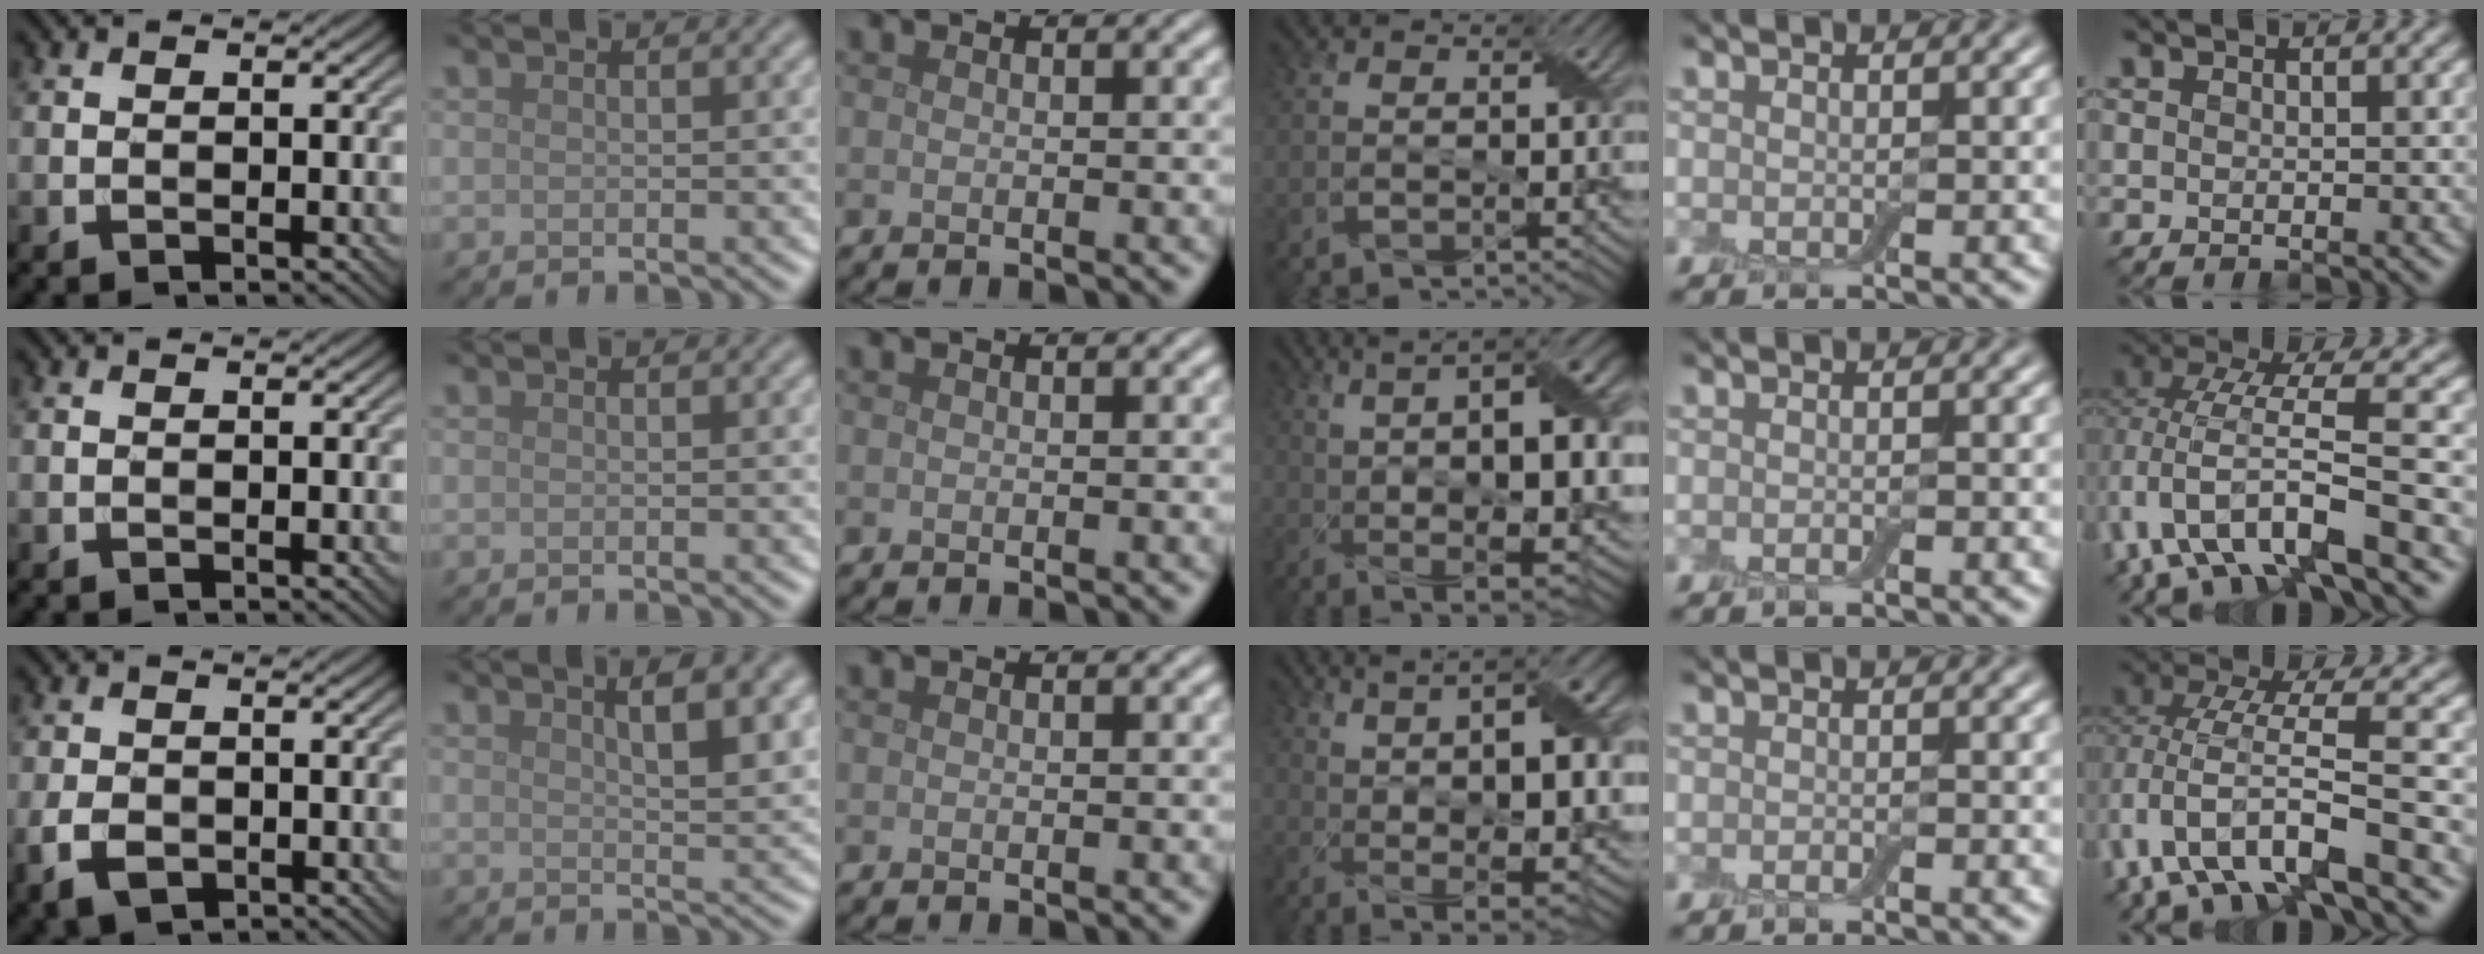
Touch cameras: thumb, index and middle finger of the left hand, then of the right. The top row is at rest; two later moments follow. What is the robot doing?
{"motion": "peel", "object": "bubble wrap"}